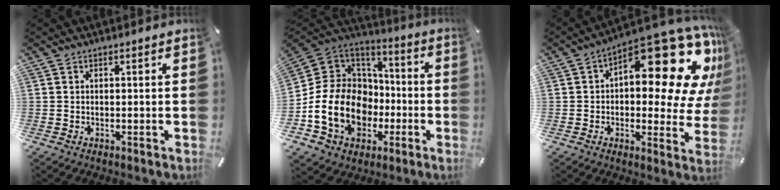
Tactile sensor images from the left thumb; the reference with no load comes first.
{"total": 19.8, "force": [-4.7, 15.6, 11.3], "torque": [-0.252, 0.009, -0.071]}
{"total": 23.0, "force": [10.4, 10.3, 17.7], "torque": [-0.213, -0.097, 0.172]}